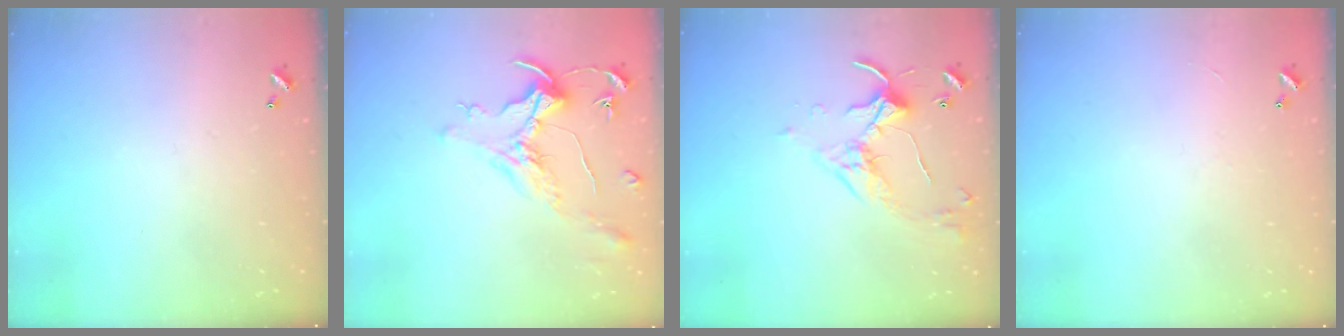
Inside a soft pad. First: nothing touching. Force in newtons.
{"total": 1.6, "press": 1.4, "slide": 0.7}
{"total": 3.7, "press": 3.7, "slide": 0.5}
{"total": 1.2, "press": 1.1, "slide": 0.4}